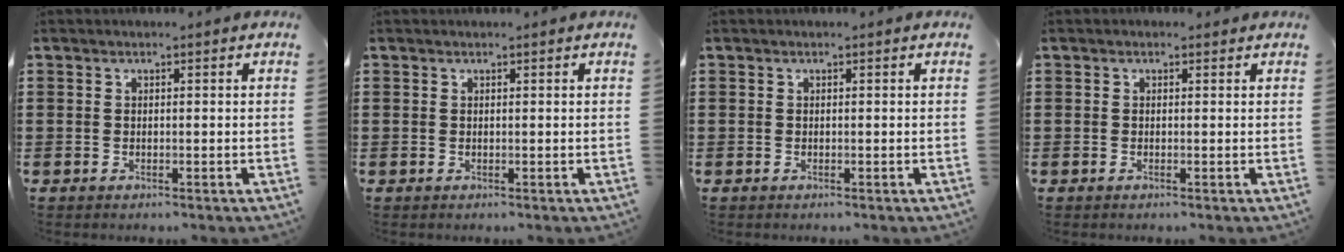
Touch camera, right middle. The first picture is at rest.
{"total": 0.0}
{"total": 0.0}
{"total": 0.0}